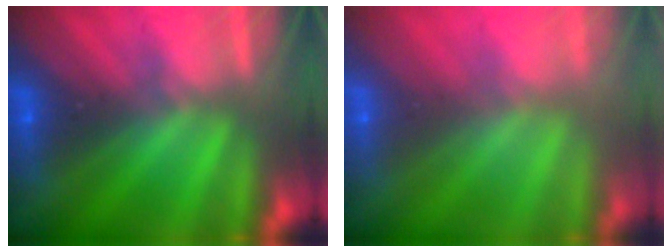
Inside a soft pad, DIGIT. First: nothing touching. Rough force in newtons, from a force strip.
{"total": 6.1}